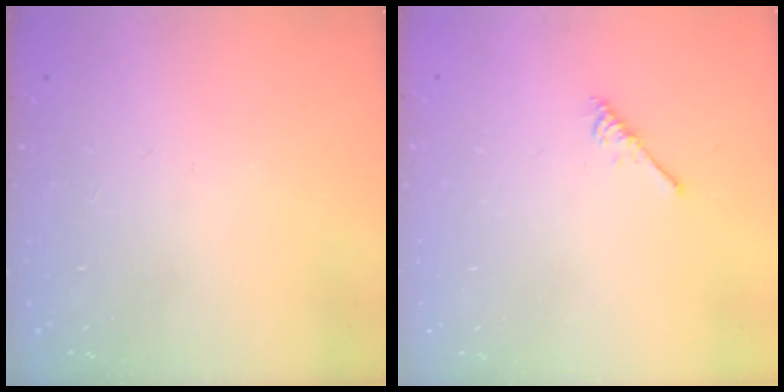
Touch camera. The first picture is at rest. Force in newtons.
{"total": 2.7, "press": 2.7, "slide": 0.5}